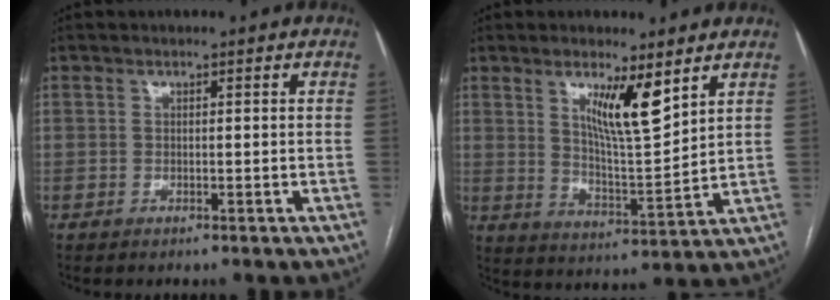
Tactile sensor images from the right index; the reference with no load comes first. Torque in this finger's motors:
{"motor_torque": [0.28, 0.19, 0.36, 0.11]}